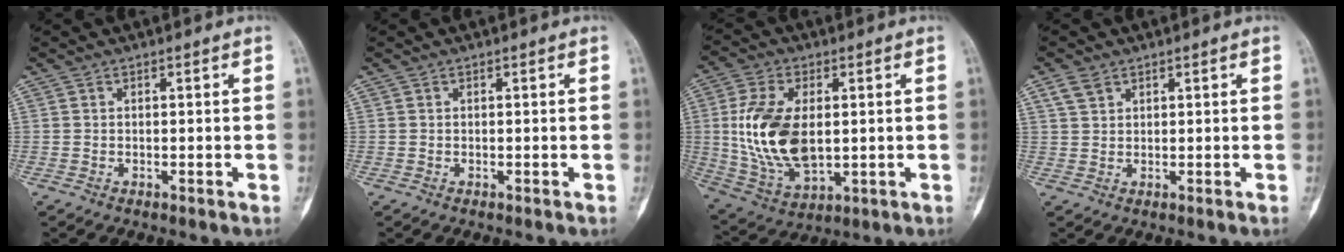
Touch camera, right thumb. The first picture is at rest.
{"total": 0.0}
{"total": 16.0, "force": [1.0, 9.0, 13.2], "torque": [-0.255, -0.010, 0.031]}
{"total": 2.6, "force": [1.6, 1.6, 1.3], "torque": [-0.027, 0.002, 0.037]}